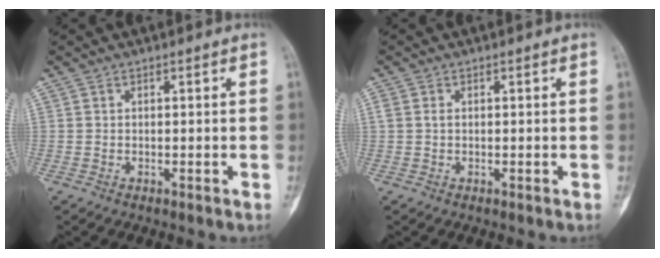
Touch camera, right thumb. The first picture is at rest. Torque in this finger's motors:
{"motor_torque": [-0.18, 0.15, 0.38, -0.04, -0.02]}